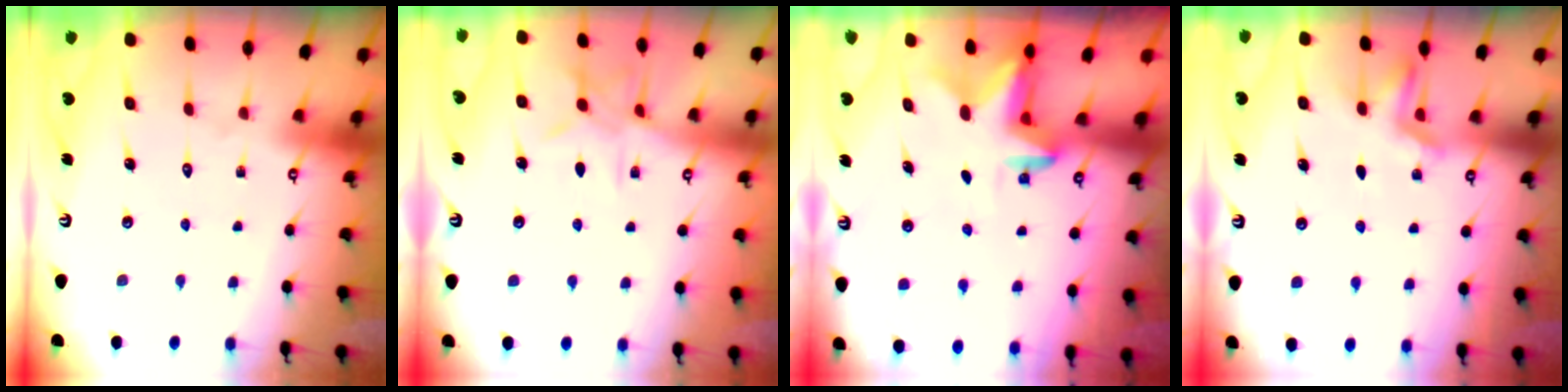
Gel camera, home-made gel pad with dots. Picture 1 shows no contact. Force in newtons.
{"total": 7.6, "press": 7.6, "slide": 0.2}
{"total": 2.6, "press": 2.6, "slide": 0.6}
{"total": 2.3, "press": 2.0, "slide": 1.0}